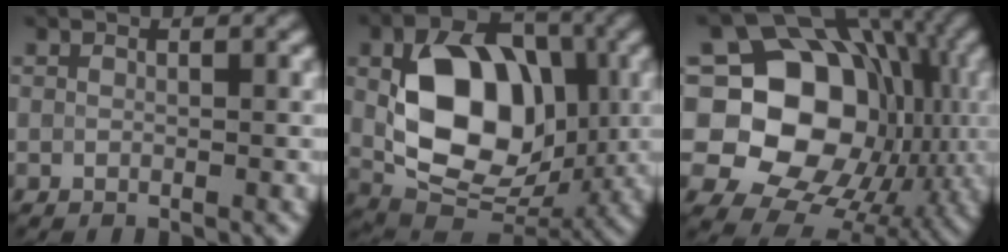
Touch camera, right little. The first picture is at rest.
{"total": 11.5, "force": [1.5, 7.8, 8.3], "torque": [-0.145, -0.002, 0.031]}
{"total": 17.2, "force": [0.2, 13.7, 10.4], "torque": [-0.155, -0.007, 0.008]}